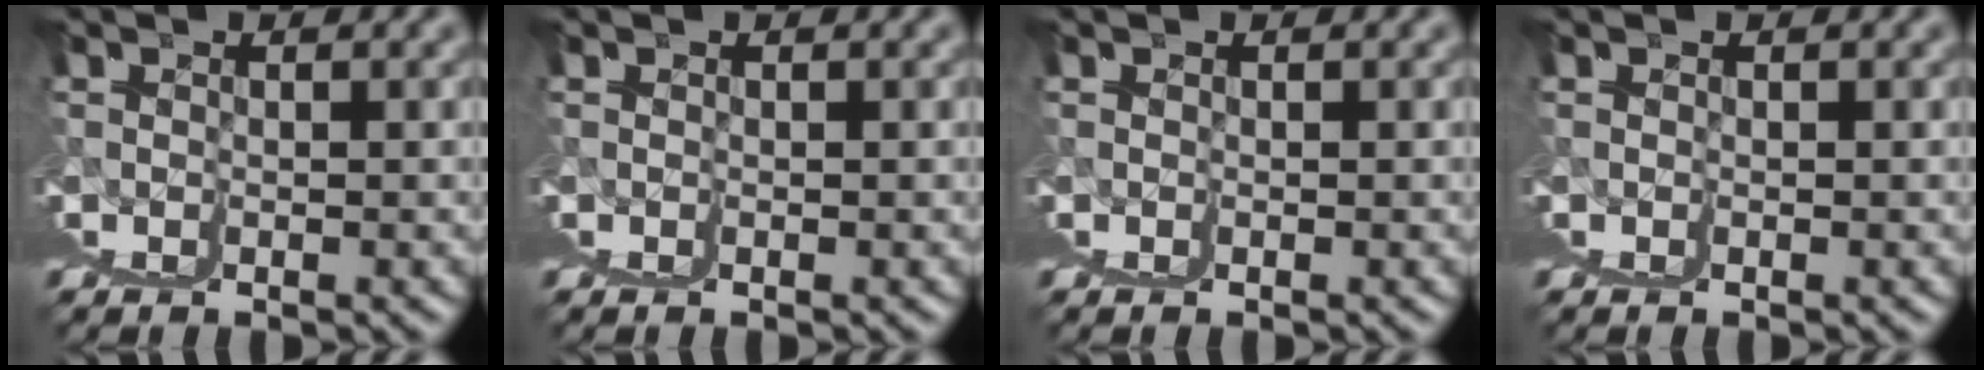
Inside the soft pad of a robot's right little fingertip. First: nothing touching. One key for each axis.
{"total": 0.0}
{"total": 0.0}
{"total": 0.0}